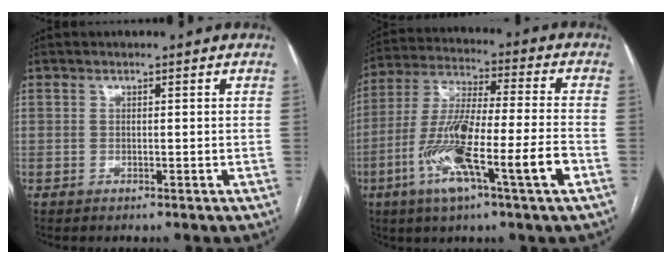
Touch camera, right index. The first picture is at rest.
{"total": 15.9, "force": [-6.1, 0.6, 14.7], "torque": [-0.288, -0.008, -0.110]}